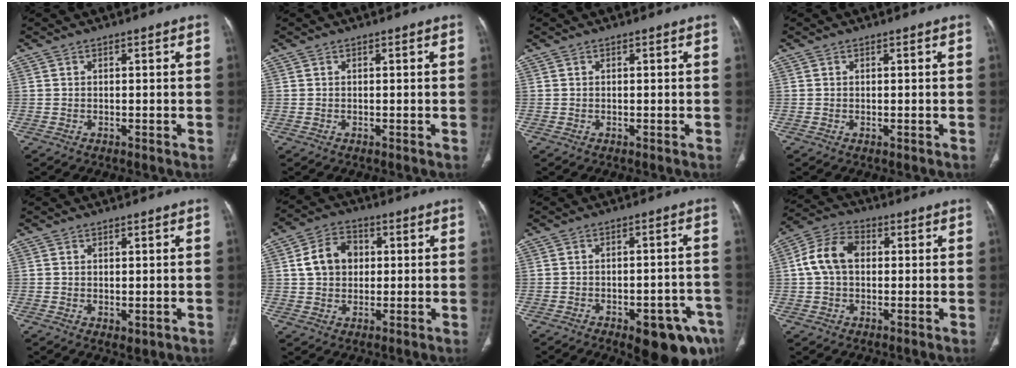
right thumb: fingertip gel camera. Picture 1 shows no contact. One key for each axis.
{"total": 0.0}
{"total": 0.0}
{"total": 0.0}
{"total": 1.7, "fx": -0.2, "fy": 1.1, "fz": 1.4, "tx": -0.020, "ty": -0.005, "tz": 0.005}
{"total": 8.6, "fx": 1.4, "fy": 6.7, "fz": 5.2, "tx": -0.072, "ty": 0.010, "tz": 0.020}
{"total": 13.3, "fx": -7.3, "fy": 5.4, "fz": 9.7, "tx": -0.077, "ty": 0.038, "tz": -0.083}
{"total": 9.3, "fx": 1.1, "fy": 6.5, "fz": 6.6, "tx": -0.126, "ty": 0.027, "tz": 0.014}